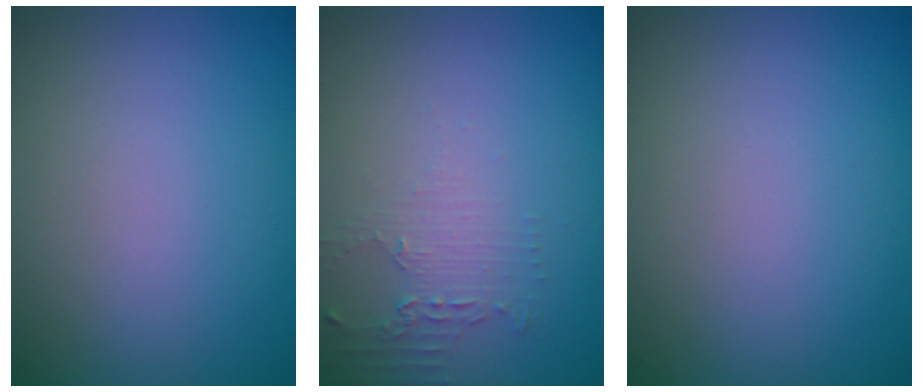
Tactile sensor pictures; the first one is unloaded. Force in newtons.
{"total": 2.2, "press": 1.6, "slide": 1.5}
{"total": 0.0}